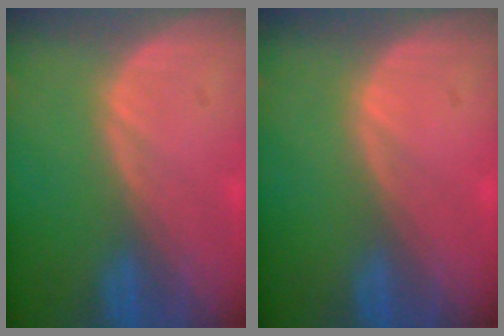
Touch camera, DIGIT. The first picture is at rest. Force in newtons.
{"total": 0.0}